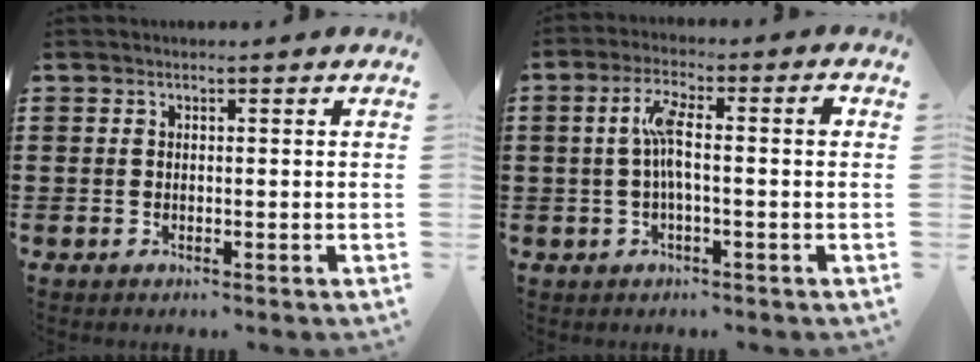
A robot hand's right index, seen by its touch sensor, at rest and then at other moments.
{"total": 6.1, "force": [0.1, 1.1, 6.0], "torque": [-0.118, 0.005, -0.007]}